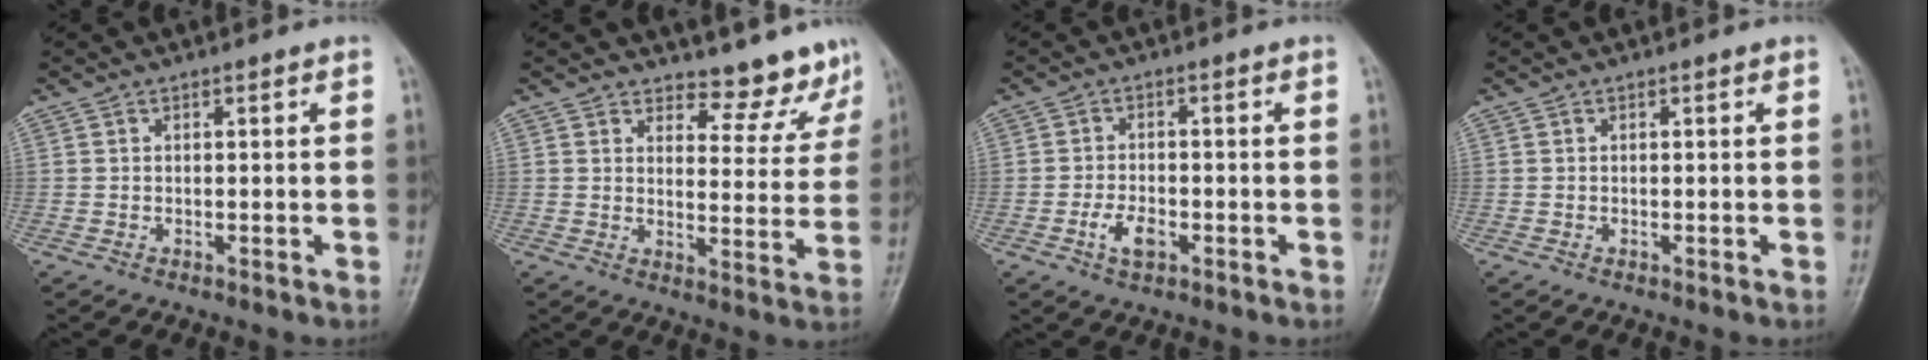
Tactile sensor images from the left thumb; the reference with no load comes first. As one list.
[{"total": 8.7, "force": [8.1, 3.0, 0.8], "torque": [0.027, -0.072, 0.094]}, {"total": 4.0, "force": [-1.9, 2.1, 2.8], "torque": [-0.054, 0.009, -0.033]}, {"total": 0.0}]